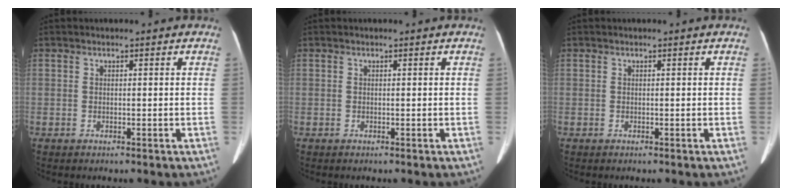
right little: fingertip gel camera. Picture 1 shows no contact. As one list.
[{"total": 0.0}, {"total": 0.0}]